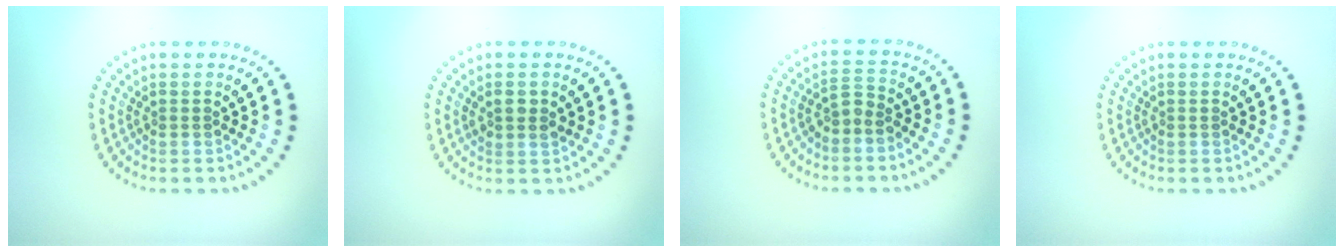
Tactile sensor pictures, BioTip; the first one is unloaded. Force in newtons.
{"total": 1.5, "press": 1.4, "slide": 0.5}
{"total": 1.9, "press": 1.5, "slide": 1.2}
{"total": 0.0}